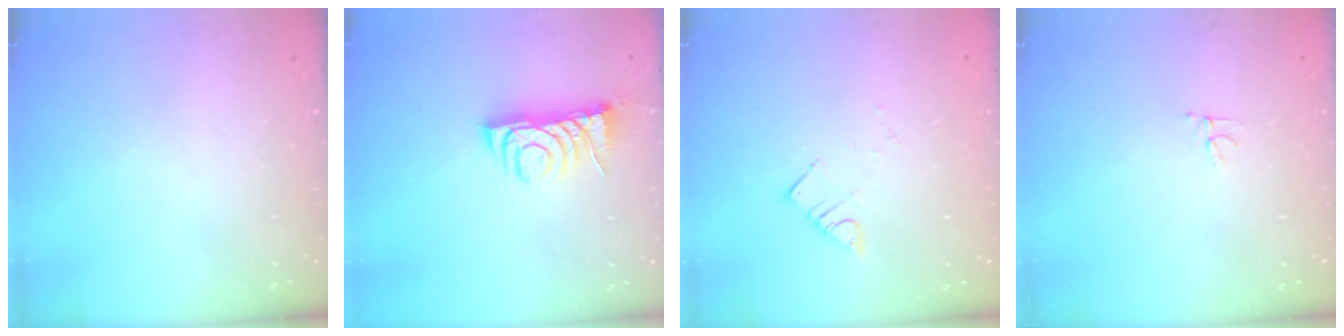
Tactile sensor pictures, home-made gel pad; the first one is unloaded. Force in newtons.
{"total": 7.4, "press": 7.4, "slide": 0.7}
{"total": 3.9, "press": 3.9, "slide": 0.2}
{"total": 2.8, "press": 2.8, "slide": 0.2}